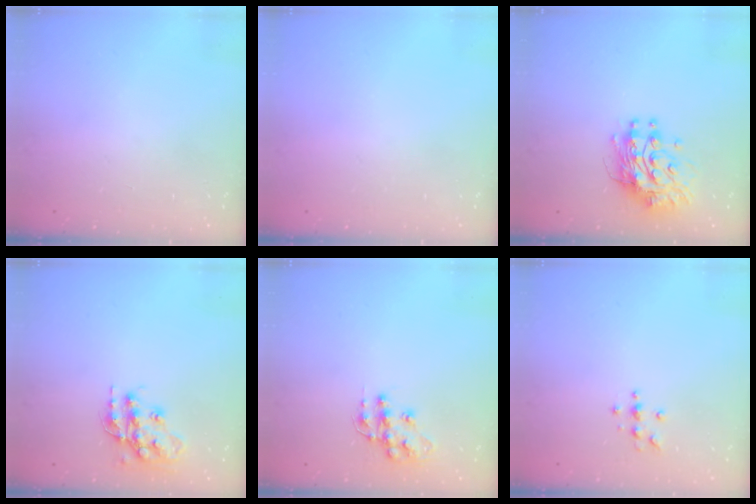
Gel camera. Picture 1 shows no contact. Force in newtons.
{"total": 0.0}
{"total": 11.5, "press": 11.5, "slide": 1.0}
{"total": 15.4, "press": 15.4, "slide": 1.0}
{"total": 11.6, "press": 11.5, "slide": 0.8}
{"total": 4.0, "press": 4.0, "slide": 0.5}